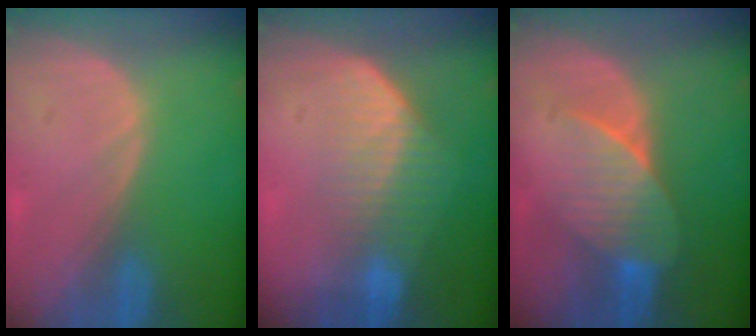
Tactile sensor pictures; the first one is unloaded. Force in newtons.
{"total": 7.2, "press": 6.1, "slide": 3.8}
{"total": 7.2, "press": 6.6, "slide": 2.8}